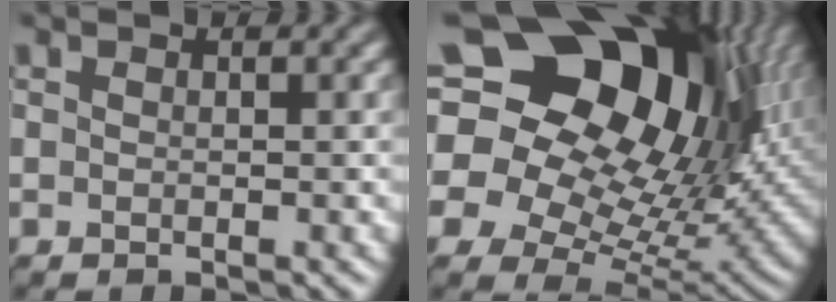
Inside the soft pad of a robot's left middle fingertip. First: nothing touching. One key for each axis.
{"total": 19.8, "fx": 8.1, "fy": 13.2, "fz": 12.3, "tx": -0.236, "ty": 0.051, "tz": 0.135}